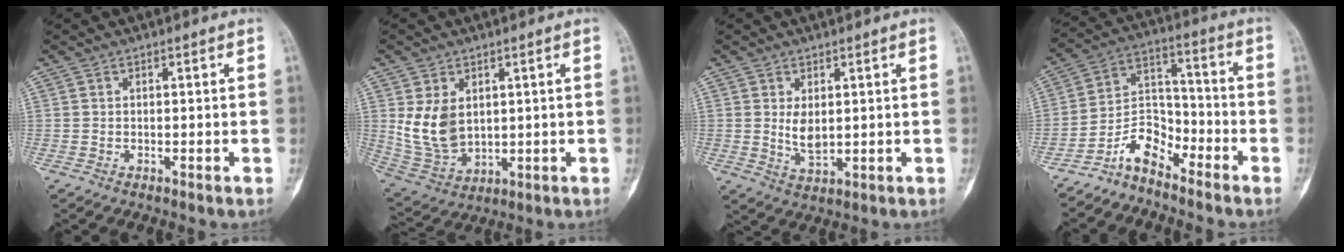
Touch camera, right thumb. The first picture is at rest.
{"total": 9.9, "force": [2.1, 6.7, 6.9], "torque": [-0.118, -0.017, 0.064]}
{"total": 4.3, "force": [0.8, 2.3, 3.6], "torque": [-0.056, -0.014, 0.024]}
{"total": 8.2, "force": [-6.5, 3.9, 3.0], "torque": [-0.043, 0.077, -0.134]}